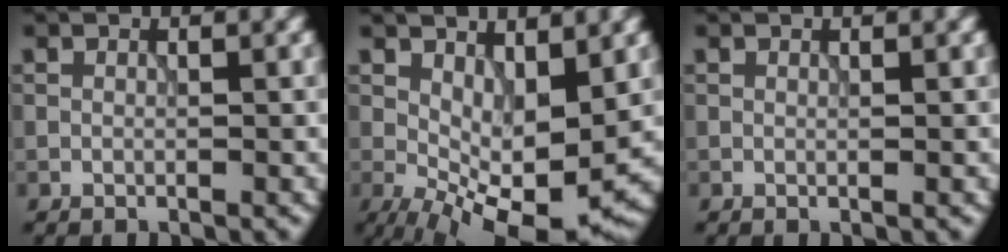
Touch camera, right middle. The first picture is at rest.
{"total": 9.0, "force": [0.0, 3.9, 8.1], "torque": [-0.136, -0.011, 0.008]}
{"total": 0.0}